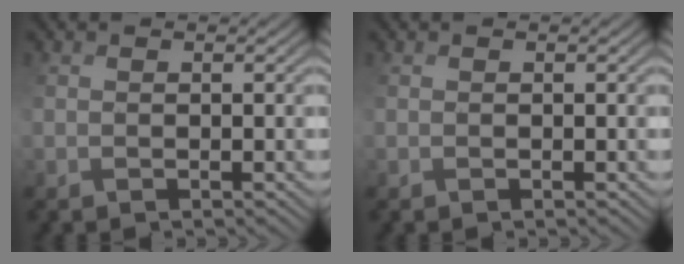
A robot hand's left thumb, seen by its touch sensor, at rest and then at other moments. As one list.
[{"total": 0.0}]